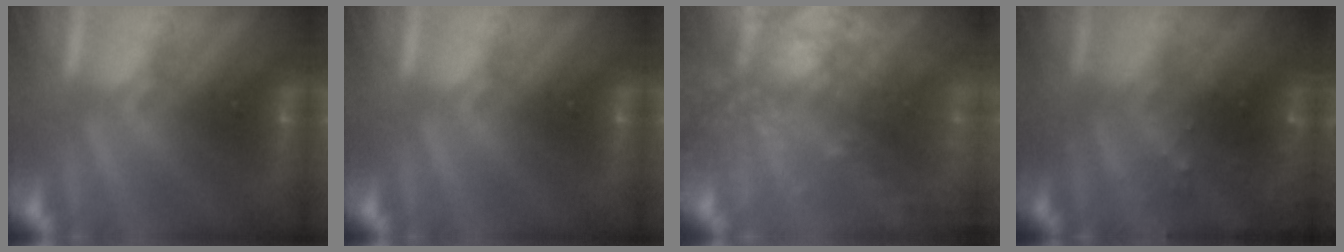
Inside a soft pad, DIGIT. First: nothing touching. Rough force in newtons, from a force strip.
{"total": 0.0}
{"total": 8.5}
{"total": 9.3}